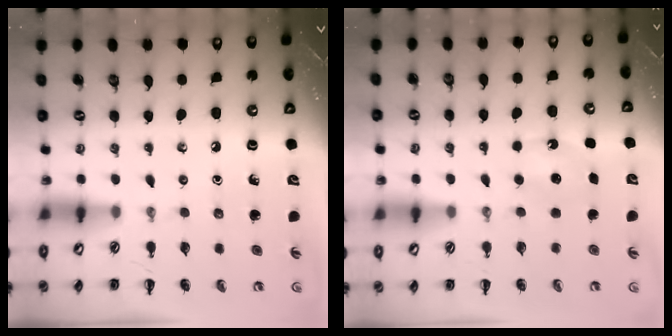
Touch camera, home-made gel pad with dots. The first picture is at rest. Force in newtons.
{"total": 5.0, "press": 4.8, "slide": 1.4}